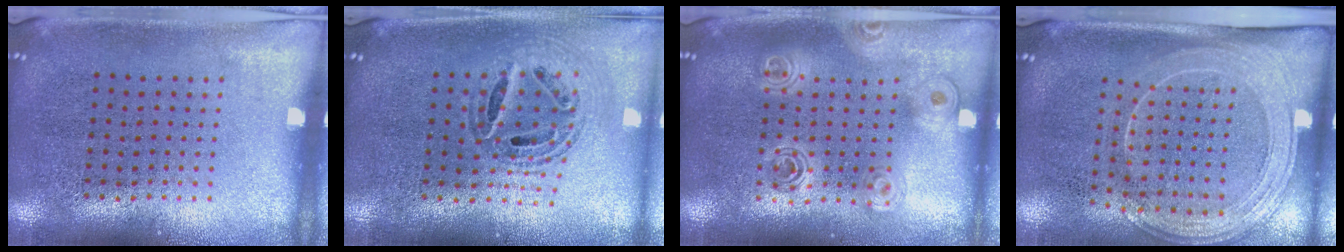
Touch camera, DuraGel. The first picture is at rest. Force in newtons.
{"total": 0.9, "press": 0.9, "slide": 0.2}
{"total": 1.7, "press": 1.4, "slide": 0.8}
{"total": 2.0, "press": 1.8, "slide": 1.0}